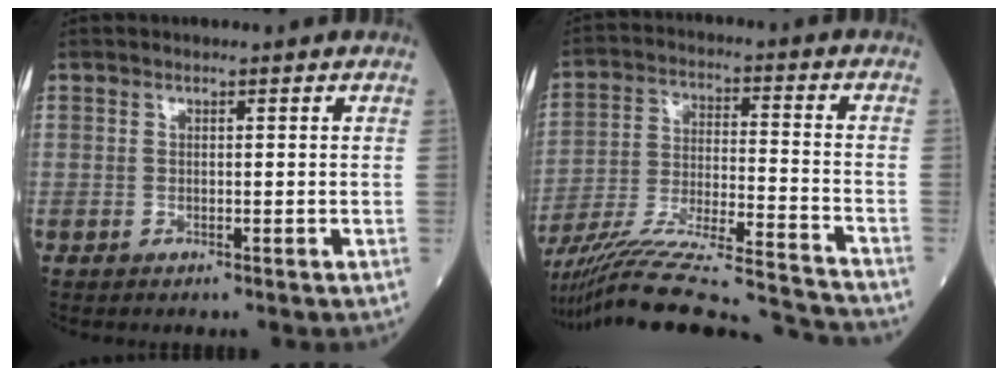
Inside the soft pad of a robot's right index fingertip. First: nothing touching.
{"total": 25.2, "force": [-23.2, -0.3, 9.8], "torque": [-0.155, -0.037, -0.361]}